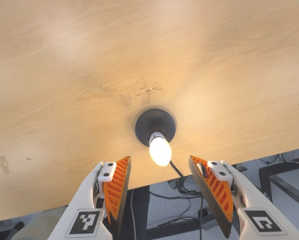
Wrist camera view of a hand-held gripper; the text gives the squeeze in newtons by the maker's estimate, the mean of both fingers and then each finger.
{"total": 0.0}